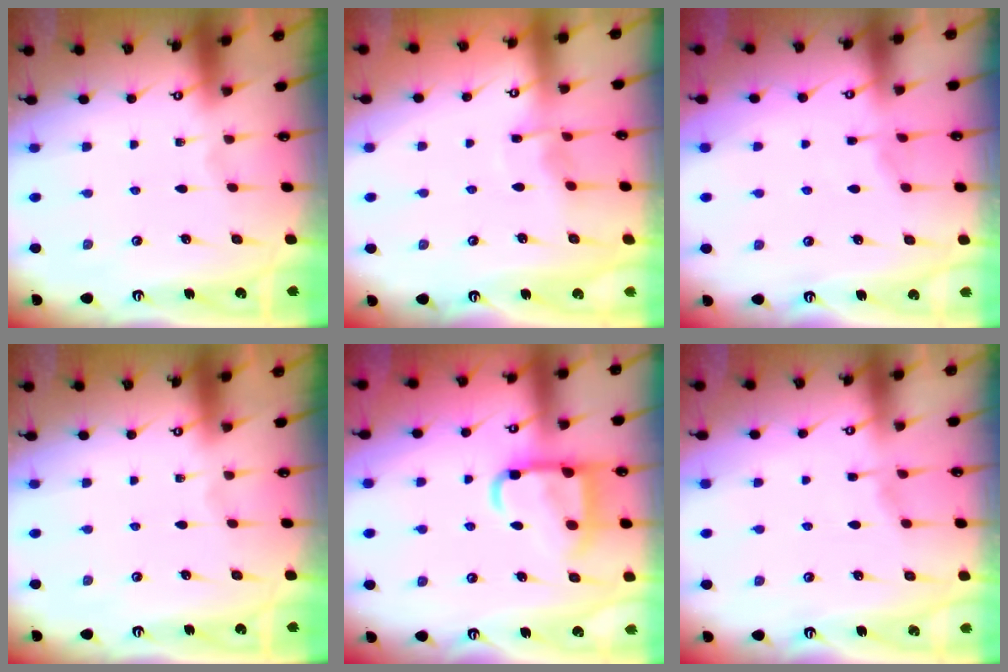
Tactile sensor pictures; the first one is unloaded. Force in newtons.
{"total": 5.3, "press": 5.2, "slide": 0.7}
{"total": 2.8, "press": 2.7, "slide": 0.3}
{"total": 0.0}
{"total": 13.9, "press": 13.9, "slide": 1.4}
{"total": 1.7, "press": 1.7, "slide": 0.3}